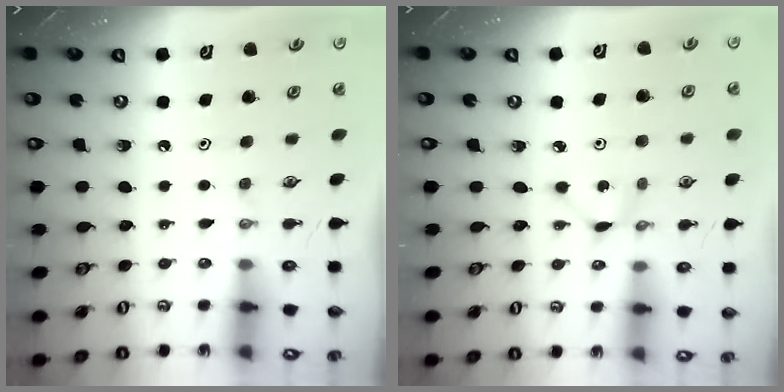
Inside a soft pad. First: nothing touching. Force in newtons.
{"total": 2.0, "press": 2.0, "slide": 0.3}